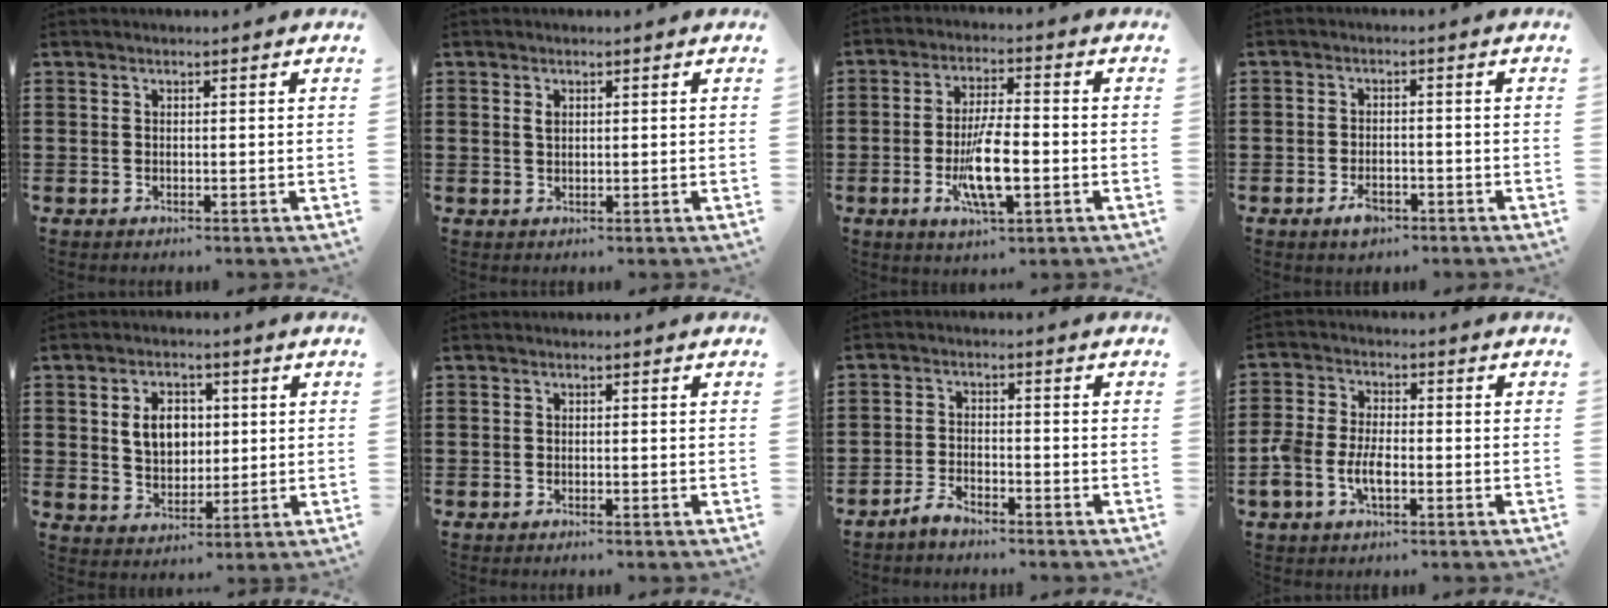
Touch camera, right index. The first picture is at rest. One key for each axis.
{"total": 1.2, "fx": 0.4, "fy": 0.6, "fz": 0.9, "tx": -0.021, "ty": 0.003, "tz": 0.007}
{"total": 9.2, "fx": -2.3, "fy": 2.9, "fz": 8.4, "tx": -0.169, "ty": -0.011, "tz": -0.041}
{"total": 2.9, "fx": -1.8, "fy": 1.4, "fz": 1.7, "tx": -0.031, "ty": 0.003, "tz": -0.034}
{"total": 5.9, "fx": 0.9, "fy": 4.4, "fz": 3.9, "tx": -0.074, "ty": 0.006, "tz": 0.010}
{"total": 0.7, "fx": -0.6, "fy": -0.1, "fz": 0.2, "tx": -0.007, "ty": -0.004, "tz": -0.011}
{"total": 2.8, "fx": -2.7, "fy": 0.6, "fz": 0.6, "tx": -0.022, "ty": 0.006, "tz": -0.057}
{"total": 5.2, "fx": -1.9, "fy": 3.0, "fz": 3.8, "tx": -0.096, "ty": 0.000, "tz": -0.041}